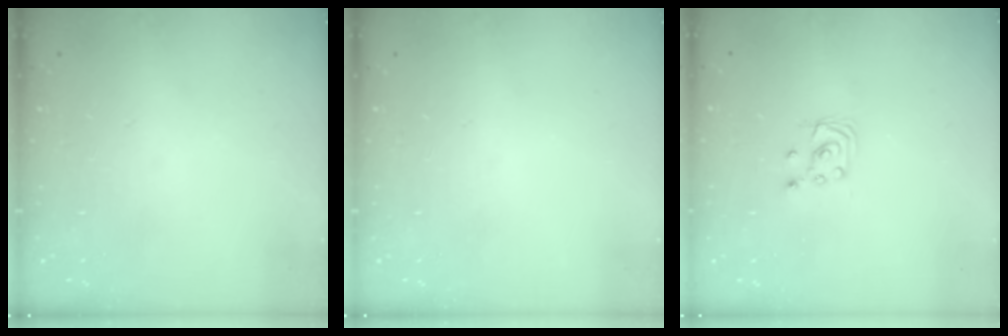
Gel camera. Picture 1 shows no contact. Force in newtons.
{"total": 0.0}
{"total": 2.4, "press": 2.4, "slide": 0.2}